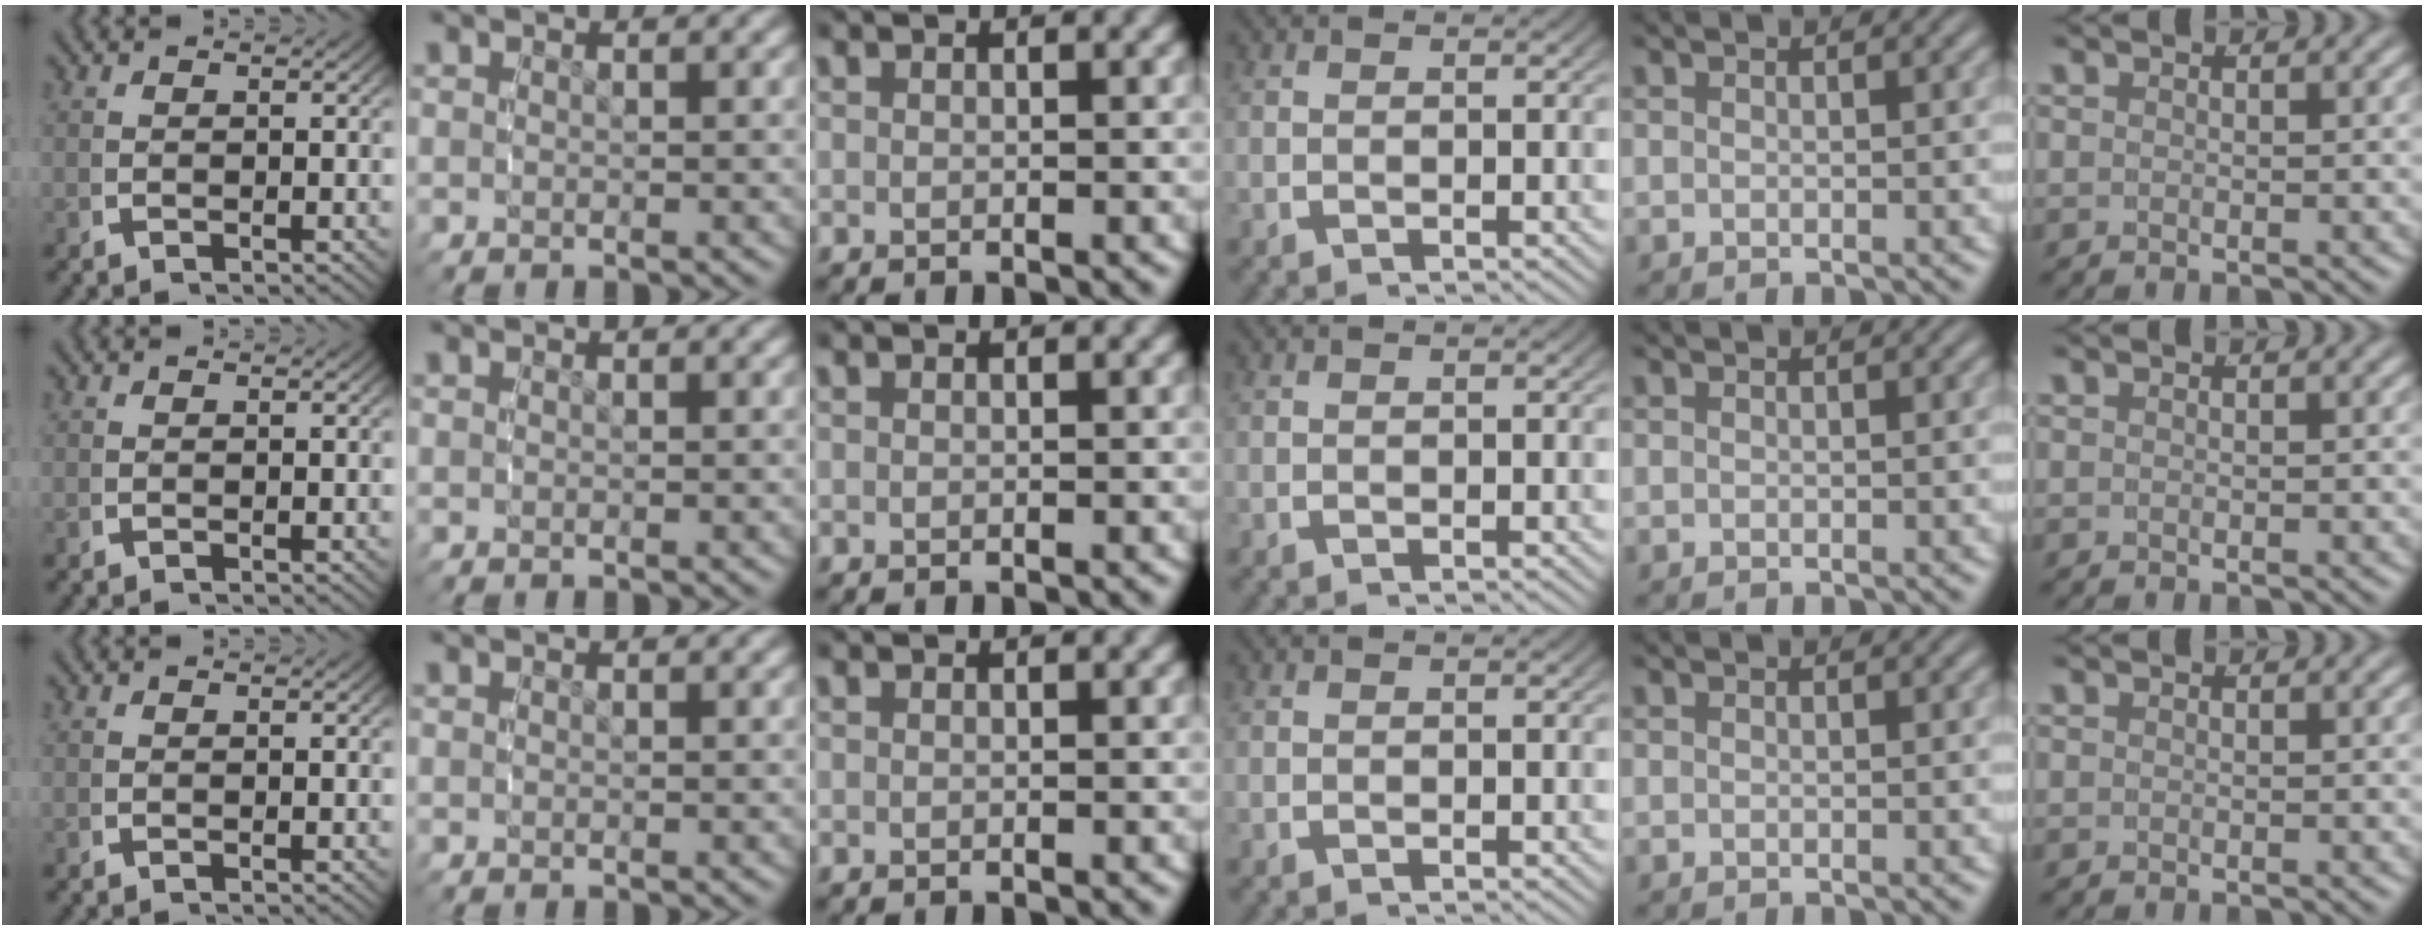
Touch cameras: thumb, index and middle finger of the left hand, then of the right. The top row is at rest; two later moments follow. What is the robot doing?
{"motion": "reach", "object": "pen bag"}